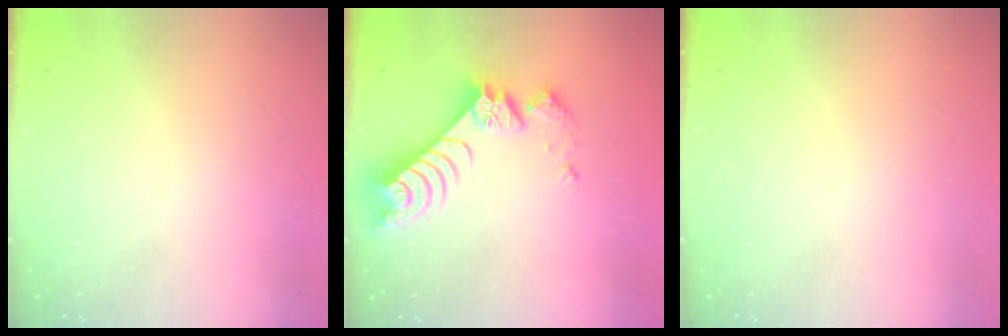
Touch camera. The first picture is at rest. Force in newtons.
{"total": 8.4, "press": 8.4, "slide": 0.3}
{"total": 0.0}